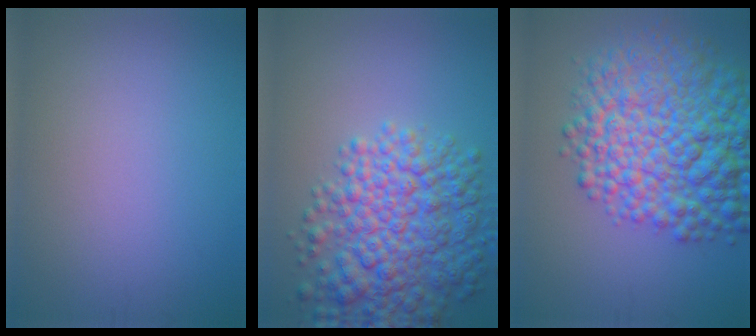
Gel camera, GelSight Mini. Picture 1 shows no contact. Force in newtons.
{"total": 8.9, "press": 8.9, "slide": 0.3}
{"total": 12.3, "press": 12.2, "slide": 0.4}